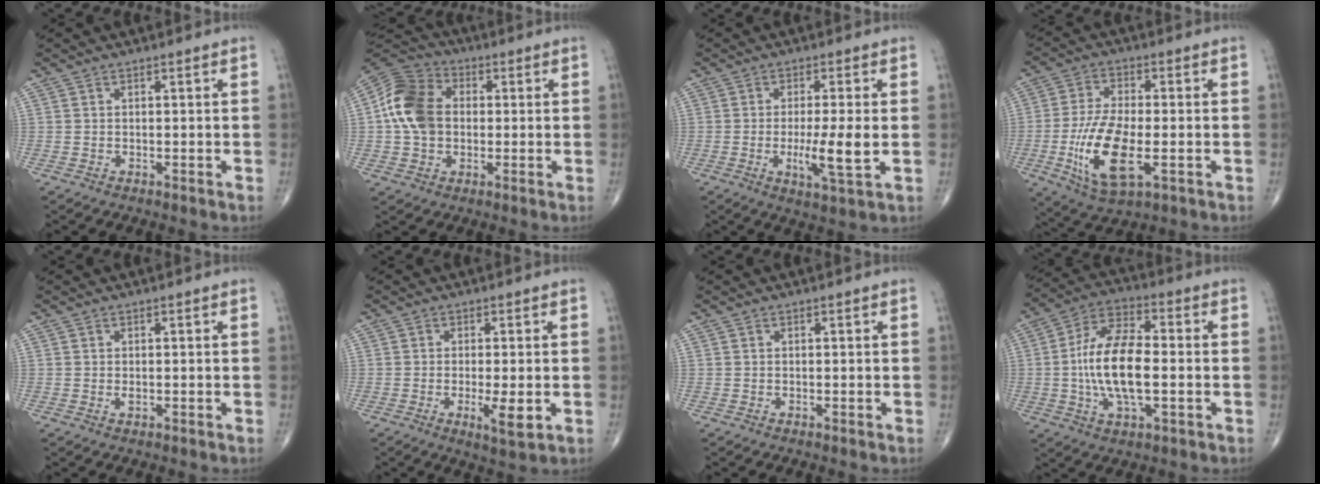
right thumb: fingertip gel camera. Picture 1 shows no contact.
{"total": 12.4, "force": [0.5, 9.4, 8.0], "torque": [-0.139, 0.025, 0.000]}
{"total": 7.8, "force": [-0.9, 1.0, 7.7], "torque": [-0.136, -0.017, -0.017]}
{"total": 13.8, "force": [-3.3, 5.7, 12.1], "torque": [-0.241, -0.003, -0.054]}
{"total": 0.7, "force": [0.0, 0.4, 0.5], "torque": [-0.009, -0.002, -0.001]}
{"total": 4.9, "force": [-1.1, 1.2, 4.6], "torque": [-0.077, -0.012, -0.018]}
{"total": 0.0}
{"total": 14.9, "force": [-1.2, 6.7, 13.3], "torque": [-0.253, 0.018, -0.028]}